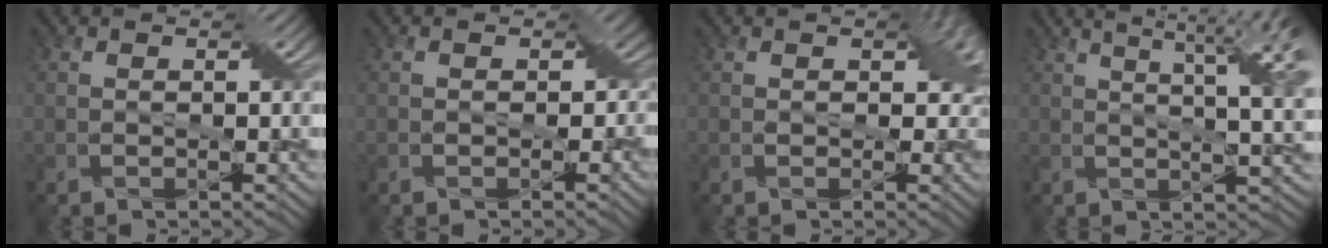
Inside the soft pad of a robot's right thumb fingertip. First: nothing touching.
{"total": 3.1, "force": [-0.2, 2.7, 1.5], "torque": [-0.011, -0.001, -0.004]}
{"total": 3.6, "force": [0.8, 2.5, 2.5], "torque": [-0.031, 0.001, 0.008]}
{"total": 13.4, "force": [5.4, 4.6, 11.4], "torque": [-0.138, 0.050, 0.063]}